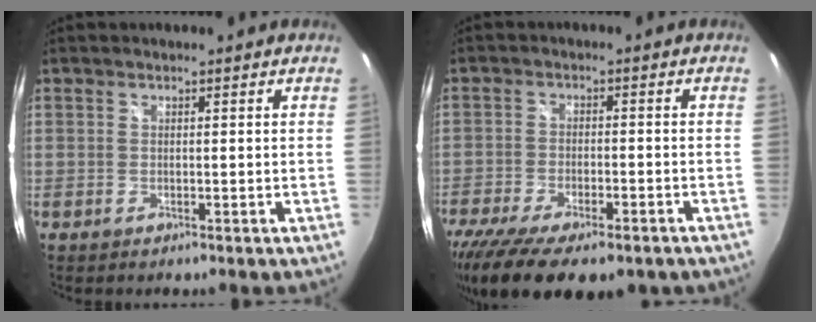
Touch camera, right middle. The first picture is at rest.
{"total": 17.5, "force": [-12.7, 6.1, 10.5], "torque": [-0.223, -0.061, -0.193]}